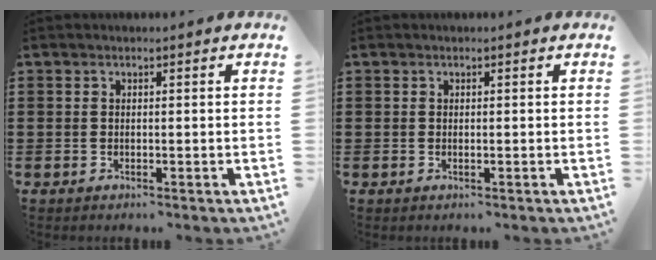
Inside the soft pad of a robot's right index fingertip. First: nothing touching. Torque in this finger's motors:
{"motor_torque": [-0.18, 0.55, 0.05, 0.01]}